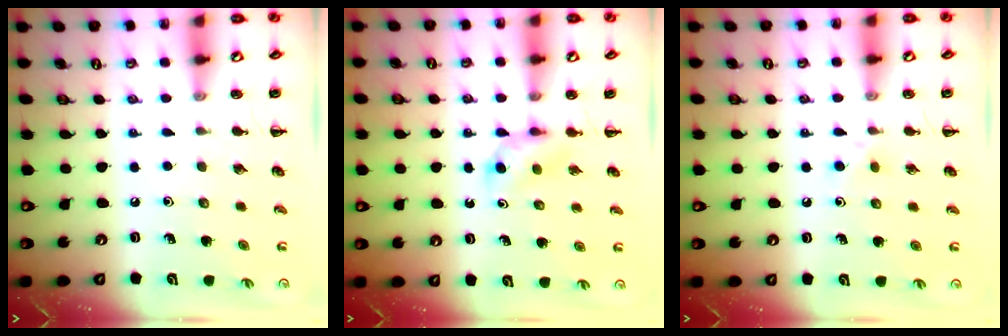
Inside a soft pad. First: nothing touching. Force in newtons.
{"total": 3.6, "press": 3.3, "slide": 1.4}
{"total": 2.8, "press": 2.6, "slide": 1.1}